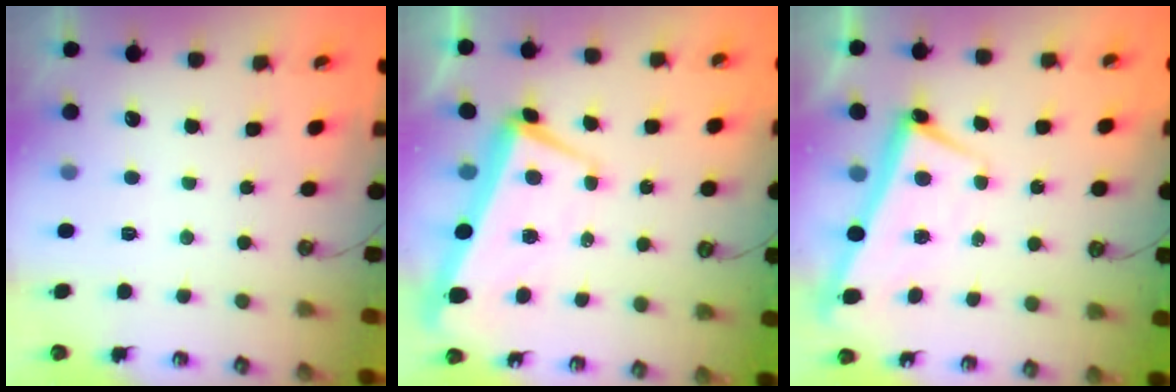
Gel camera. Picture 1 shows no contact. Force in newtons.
{"total": 3.7, "press": 3.0, "slide": 2.1}
{"total": 2.6, "press": 2.6, "slide": 0.3}